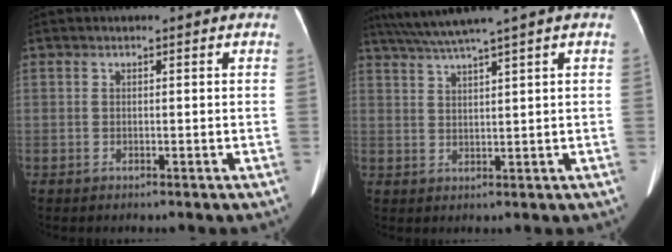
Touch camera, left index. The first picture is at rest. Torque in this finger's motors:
{"motor_torque": [0.44, -0.72, 0.10, 0.09]}